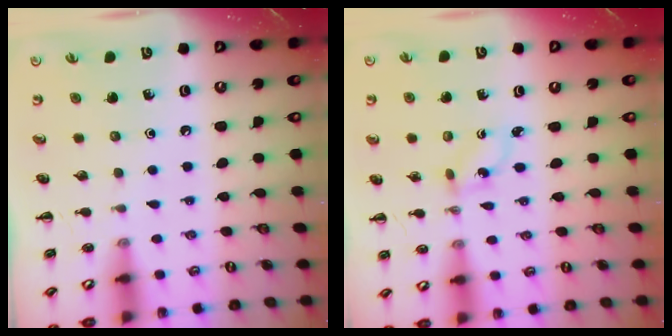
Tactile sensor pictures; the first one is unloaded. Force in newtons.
{"total": 1.4, "press": 1.2, "slide": 0.6}